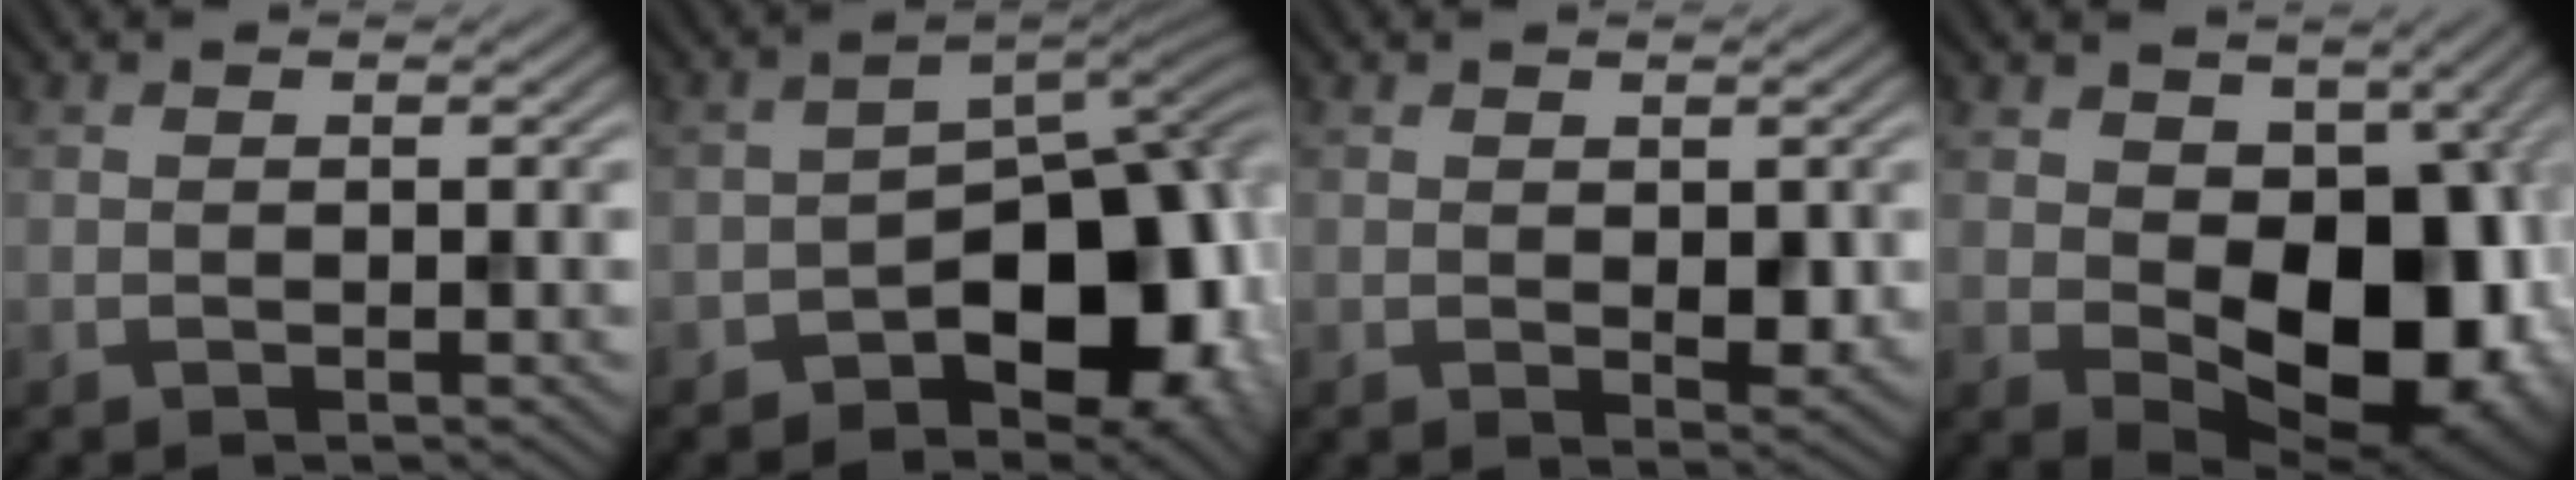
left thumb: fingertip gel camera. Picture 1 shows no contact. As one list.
[{"total": 12.7, "force": [-5.1, 7.5, 8.9], "torque": [-0.091, -0.016, -0.089]}, {"total": 2.1, "force": [0.0, 1.4, 1.6], "torque": [-0.024, -0.009, 0.009]}, {"total": 15.4, "force": [-1.0, 10.1, 11.6], "torque": [-0.154, -0.041, 0.009]}]